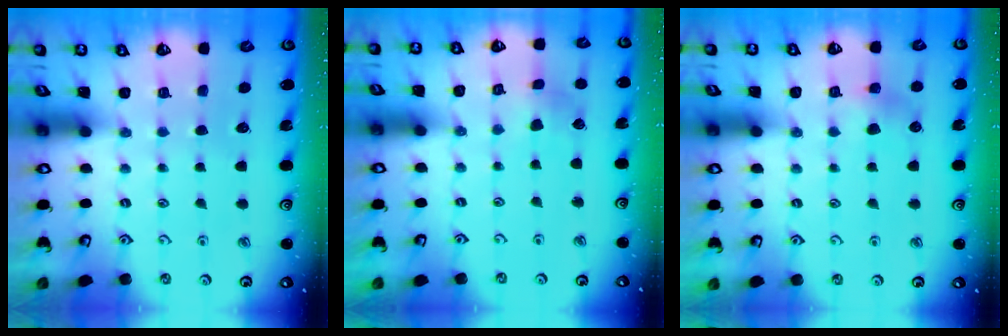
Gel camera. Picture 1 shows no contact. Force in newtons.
{"total": 2.9, "press": 2.8, "slide": 0.7}
{"total": 5.2, "press": 5.2, "slide": 0.5}